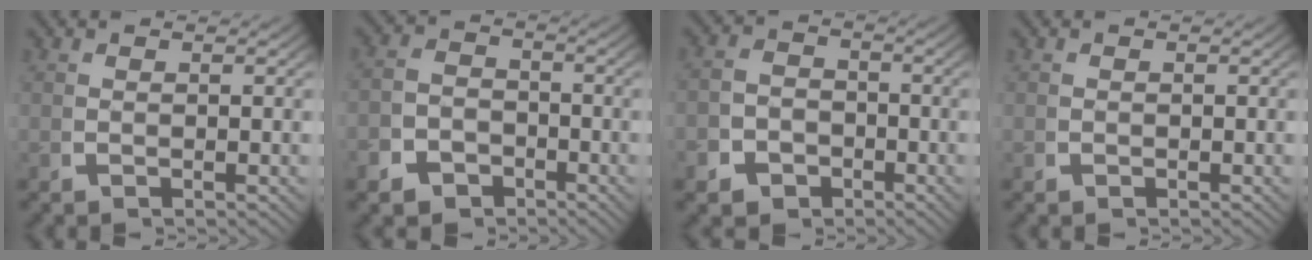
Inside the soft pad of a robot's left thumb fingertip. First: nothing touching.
{"total": 4.5, "force": [-2.8, 3.4, 1.1], "torque": [-0.015, -0.019, -0.046]}
{"total": 4.9, "force": [-2.5, 3.9, 1.5], "torque": [-0.022, -0.020, -0.040]}
{"total": 0.0}